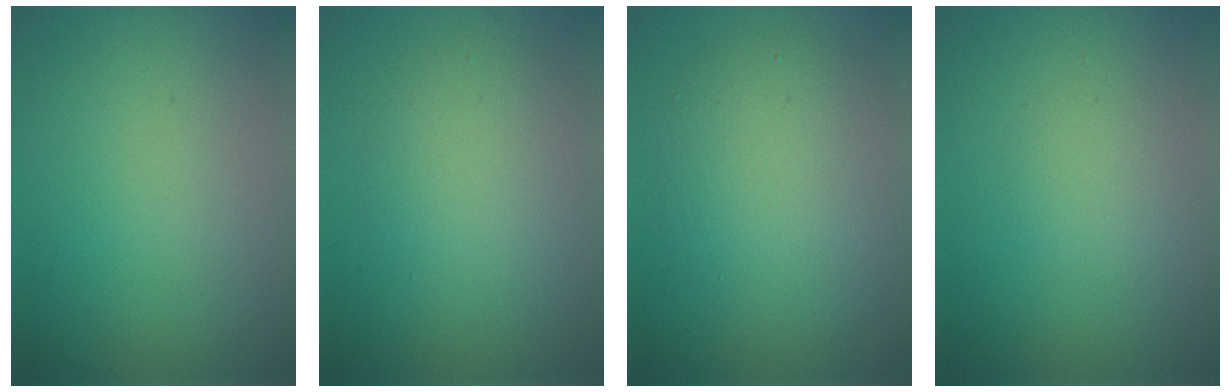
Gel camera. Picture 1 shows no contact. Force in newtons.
{"total": 3.8, "press": 3.8, "slide": 0.2}
{"total": 5.6, "press": 5.6, "slide": 0.2}
{"total": 1.7, "press": 1.7, "slide": 0.1}